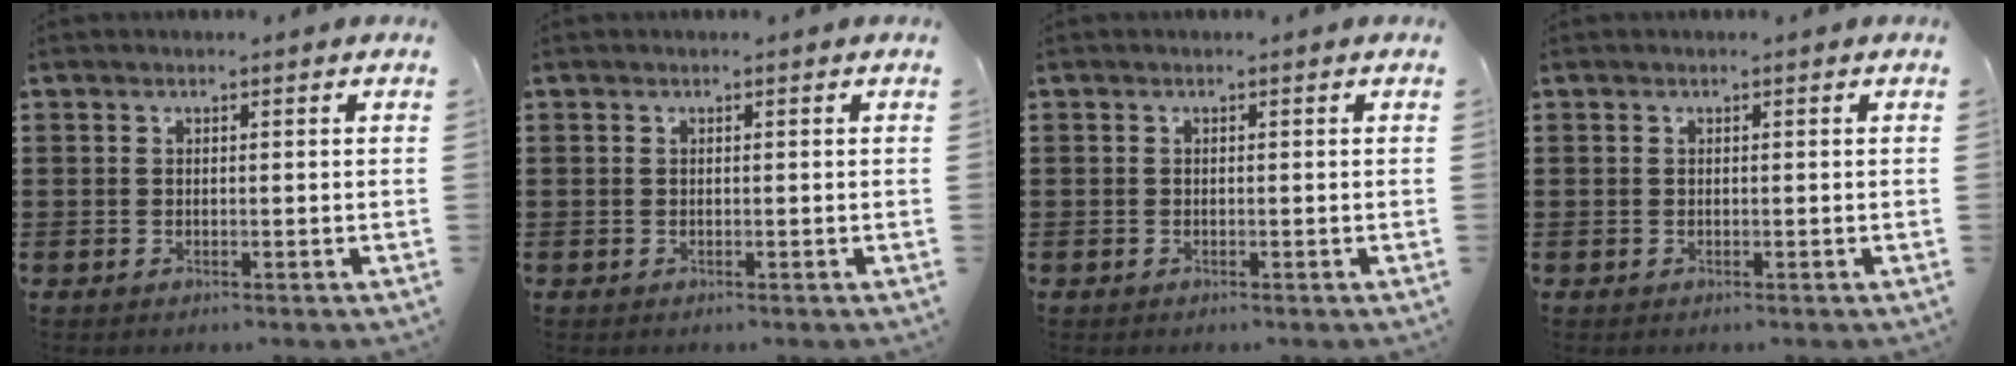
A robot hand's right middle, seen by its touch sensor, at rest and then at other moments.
{"total": 0.0}
{"total": 0.0}
{"total": 0.0}